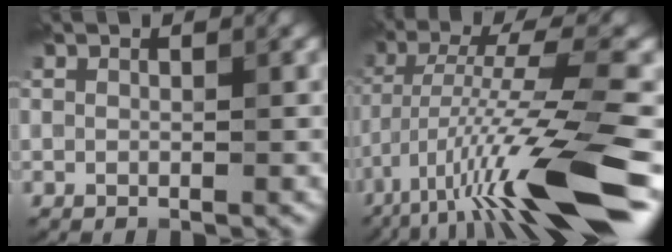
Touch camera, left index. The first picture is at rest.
{"total": 13.3, "force": [-6.7, 1.8, 11.4], "torque": [-0.195, 0.007, -0.110]}